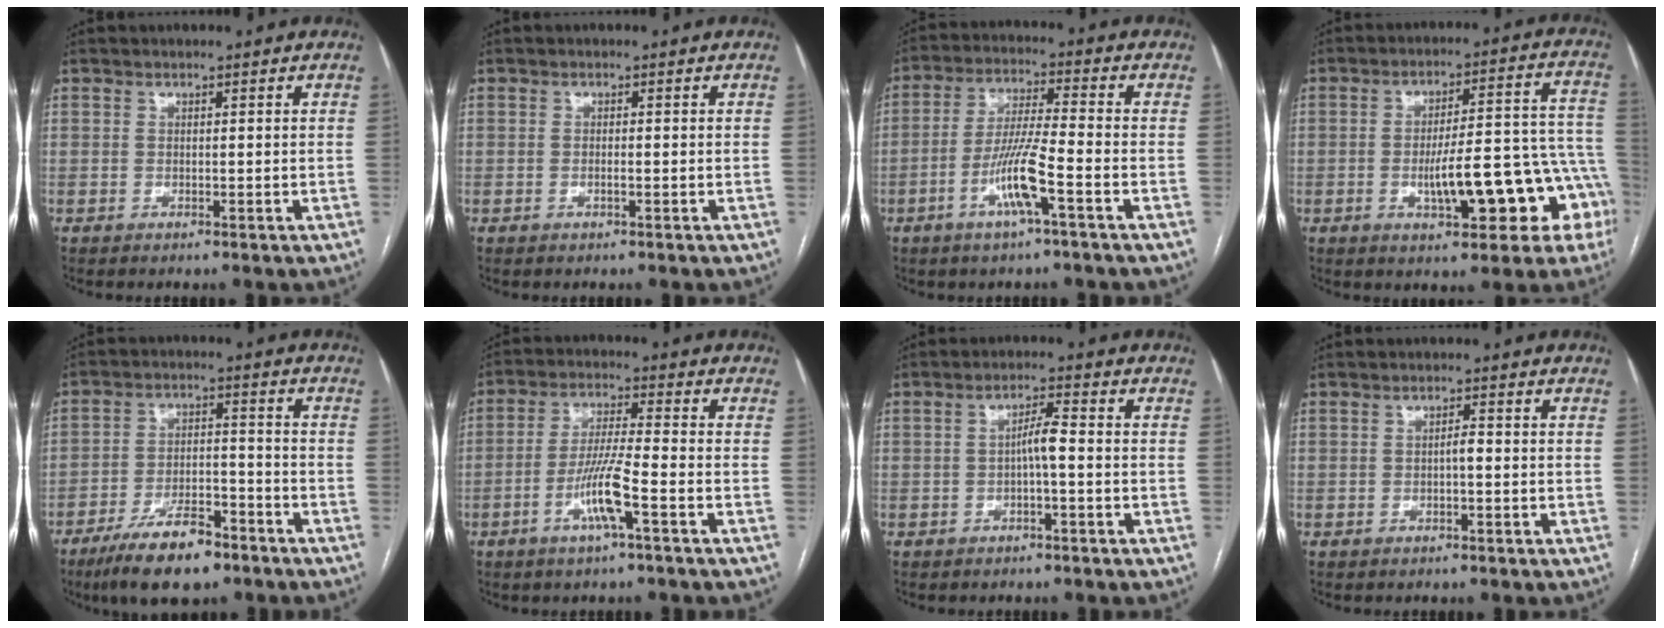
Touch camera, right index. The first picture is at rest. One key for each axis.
{"total": 0.6, "fx": -0.2, "fy": 0.0, "fz": 0.6, "tx": -0.013, "ty": 0.001, "tz": -0.004}
{"total": 8.4, "fx": -3.6, "fy": -0.1, "fz": 7.5, "tx": -0.152, "ty": -0.001, "tz": -0.071}
{"total": 15.1, "fx": -5.0, "fy": 4.7, "fz": 13.5, "tx": -0.137, "ty": 0.043, "tz": -0.056}
{"total": 11.7, "fx": -8.3, "fy": 3.6, "fz": 7.5, "tx": -0.132, "ty": -0.006, "tz": -0.144}
{"total": 7.6, "fx": -3.2, "fy": -0.1, "fz": 6.9, "tx": -0.139, "ty": -0.001, "tz": -0.064}
{"total": 3.3, "fx": -0.7, "fy": 0.3, "fz": 3.2, "tx": -0.054, "ty": 0.010, "tz": -0.011}
{"total": 1.4, "fx": -0.4, "fy": 0.3, "fz": 1.3, "tx": -0.021, "ty": 0.003, "tz": -0.007}